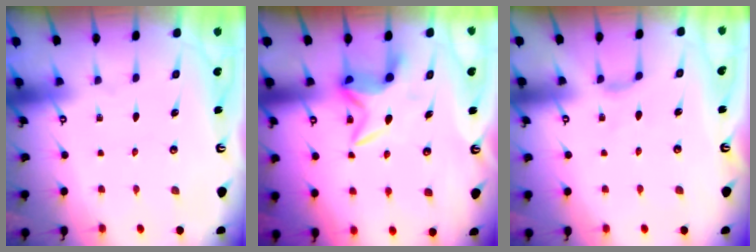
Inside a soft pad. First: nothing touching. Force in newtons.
{"total": 6.7, "press": 6.7, "slide": 0.4}
{"total": 1.8, "press": 1.7, "slide": 0.5}